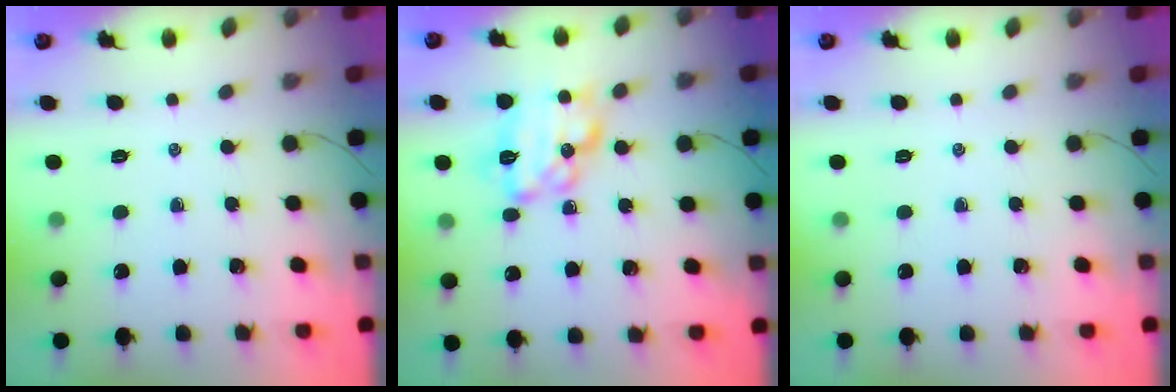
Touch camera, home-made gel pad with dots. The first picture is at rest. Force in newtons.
{"total": 16.2, "press": 16.2, "slide": 1.1}
{"total": 0.0}